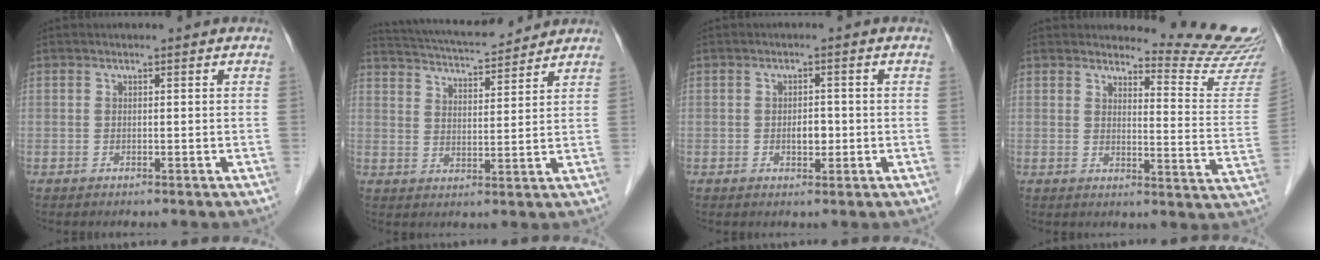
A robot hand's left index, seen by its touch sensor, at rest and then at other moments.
{"total": 12.9, "force": [12.0, 1.8, 4.5], "torque": [-0.088, 0.022, 0.190]}
{"total": 2.3, "force": [-0.4, 1.3, 1.9], "torque": [-0.030, 0.002, -0.003]}
{"total": 12.8, "force": [12.7, -1.4, 0.7], "torque": [-0.007, -0.124, 0.135]}